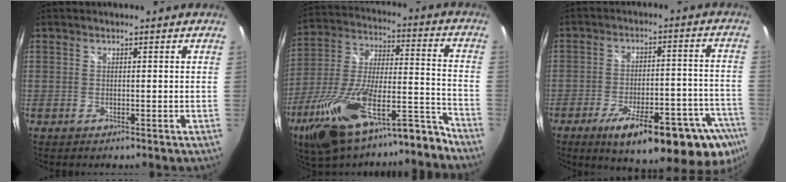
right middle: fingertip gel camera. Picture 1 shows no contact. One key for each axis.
{"total": 24.5, "fx": -17.9, "fy": 7.1, "fz": 15.1, "tx": -0.278, "ty": -0.020, "tz": -0.295}
{"total": 25.2, "fx": -16.4, "fy": 7.1, "fz": 17.8, "tx": -0.227, "ty": -0.019, "tz": -0.217}